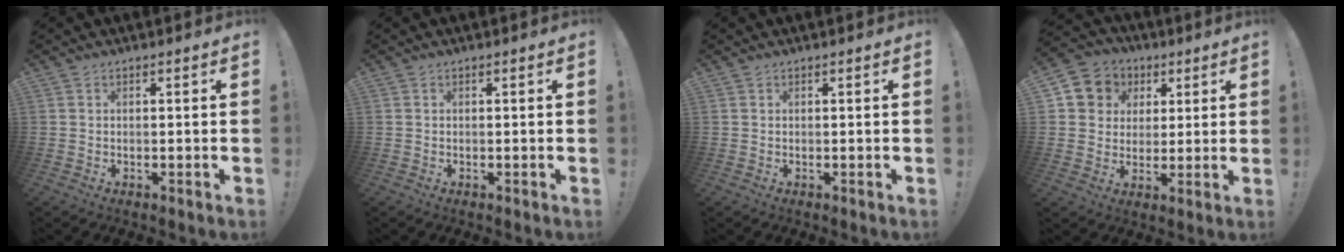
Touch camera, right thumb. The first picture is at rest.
{"total": 0.0}
{"total": 0.0}
{"total": 8.6, "force": [2.5, 8.0, 1.7], "torque": [-0.025, -0.012, 0.055]}